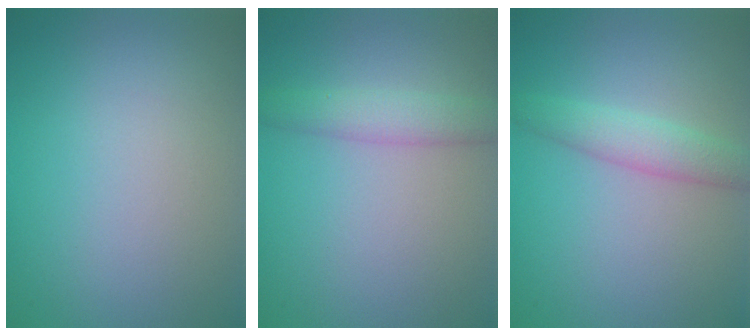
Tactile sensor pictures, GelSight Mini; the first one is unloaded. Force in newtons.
{"total": 2.7, "press": 2.7, "slide": 0.2}
{"total": 2.7, "press": 2.7, "slide": 0.1}